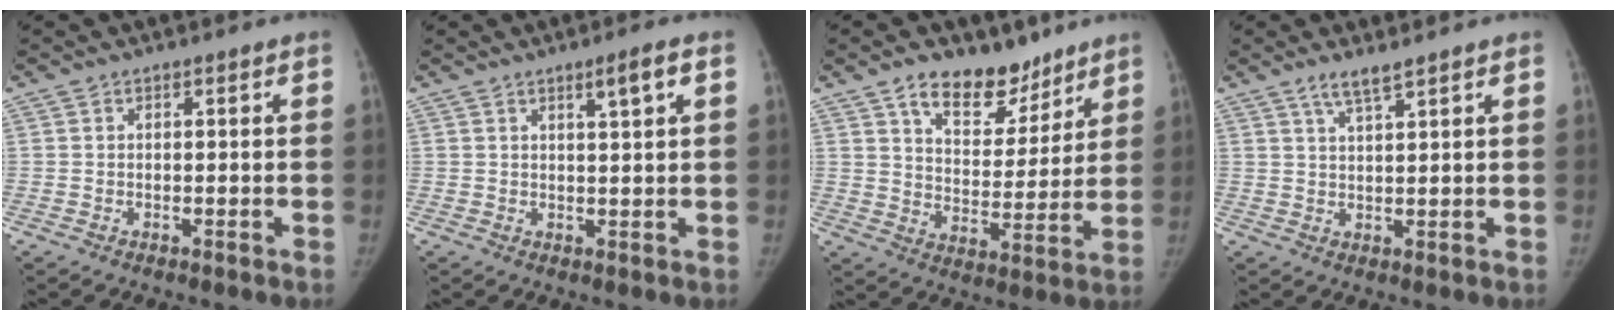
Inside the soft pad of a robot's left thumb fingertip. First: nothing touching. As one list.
[{"total": 3.5, "force": [1.7, 0.1, 3.1], "torque": [-0.046, -0.005, 0.028]}, {"total": 12.7, "force": [9.1, 7.1, 5.4], "torque": [-0.037, -0.057, 0.153]}, {"total": 3.3, "force": [2.6, 0.2, 2.0], "torque": [-0.039, -0.012, 0.053]}]